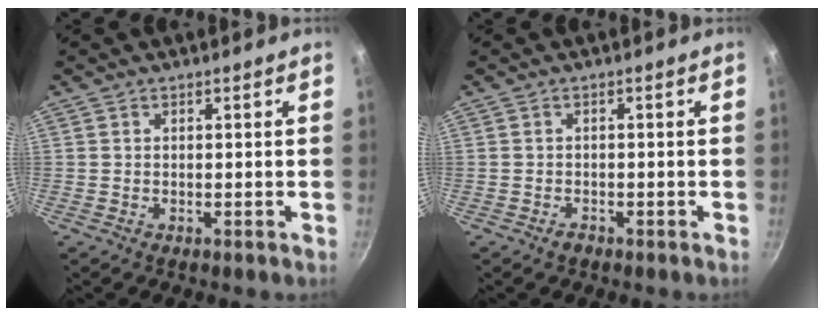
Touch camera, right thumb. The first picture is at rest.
{"total": 1.3, "force": [-1.0, 0.7, 0.4], "torque": [-0.007, 0.003, -0.020]}